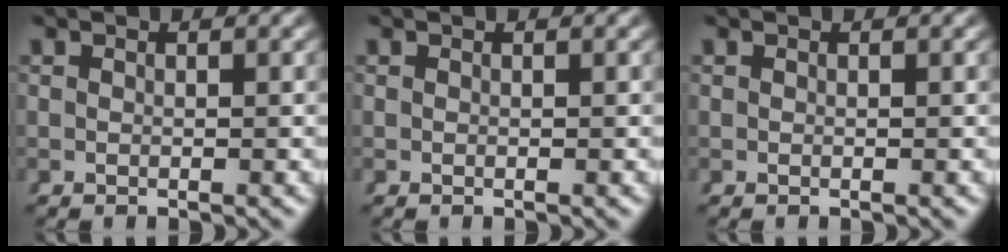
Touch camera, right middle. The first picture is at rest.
{"total": 0.0}
{"total": 1.6, "force": [-0.2, -1.5, -0.5], "torque": [0.018, -0.010, 0.007]}